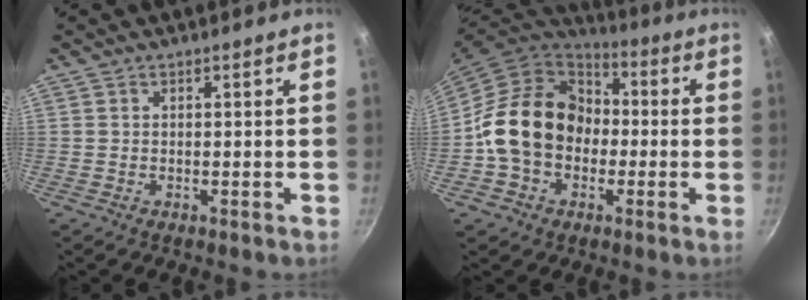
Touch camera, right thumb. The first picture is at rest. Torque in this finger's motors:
{"motor_torque": [1.94, 3.07, 1.00, -1.02, 0.19]}